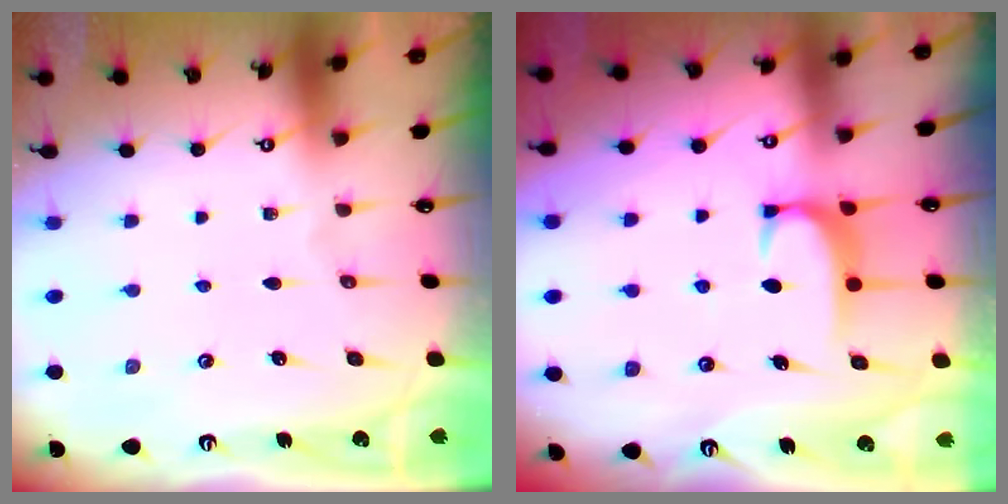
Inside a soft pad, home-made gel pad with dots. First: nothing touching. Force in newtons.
{"total": 1.8, "press": 1.8, "slide": 0.4}